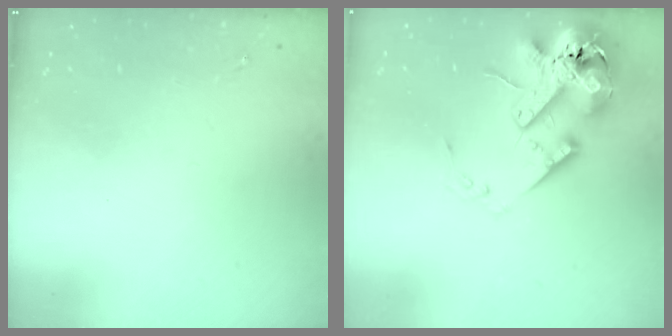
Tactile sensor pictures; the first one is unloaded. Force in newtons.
{"total": 18.6, "press": 18.4, "slide": 3.2}